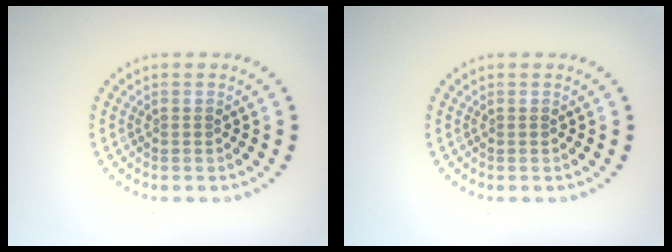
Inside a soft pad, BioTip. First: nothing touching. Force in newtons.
{"total": 0.0}